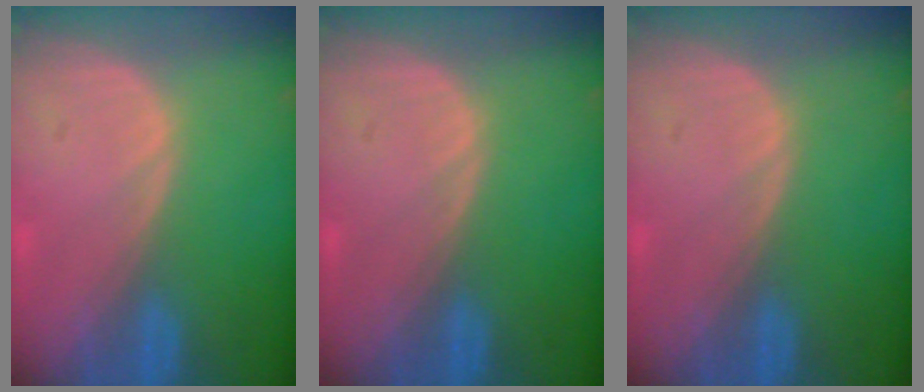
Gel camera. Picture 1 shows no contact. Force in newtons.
{"total": 0.0}
{"total": 0.0}